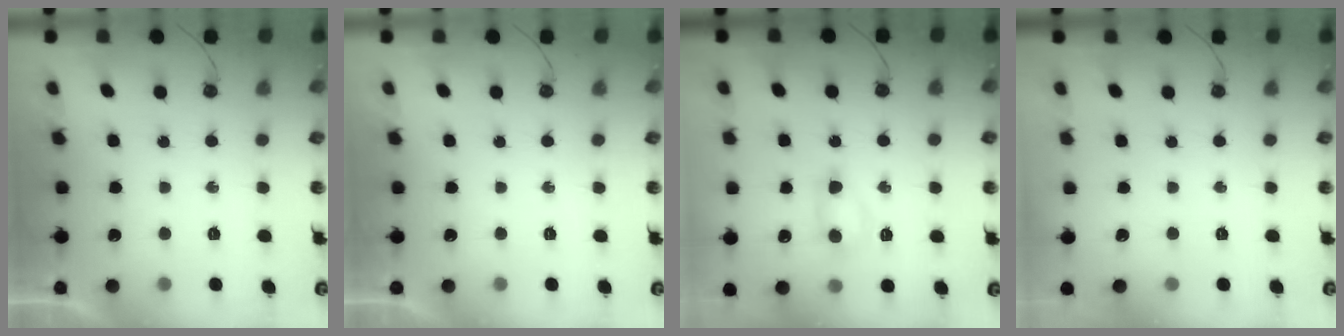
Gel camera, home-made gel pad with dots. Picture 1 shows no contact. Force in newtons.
{"total": 0.0}
{"total": 5.4, "press": 5.3, "slide": 1.1}
{"total": 0.0}